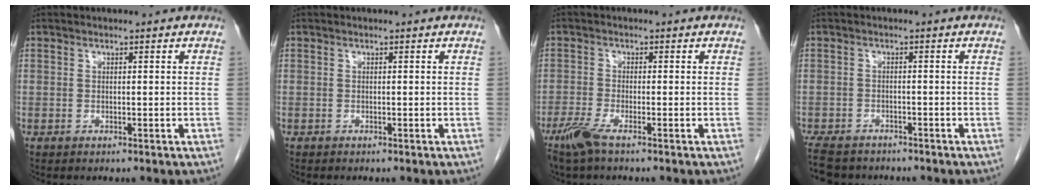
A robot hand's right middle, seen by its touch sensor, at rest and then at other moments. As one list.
[{"total": 0.0}, {"total": 3.8, "force": [-2.7, 0.3, 2.7], "torque": [-0.063, -0.010, -0.058]}, {"total": 9.0, "force": [-7.4, 3.8, 3.4], "torque": [-0.075, -0.011, -0.109]}]